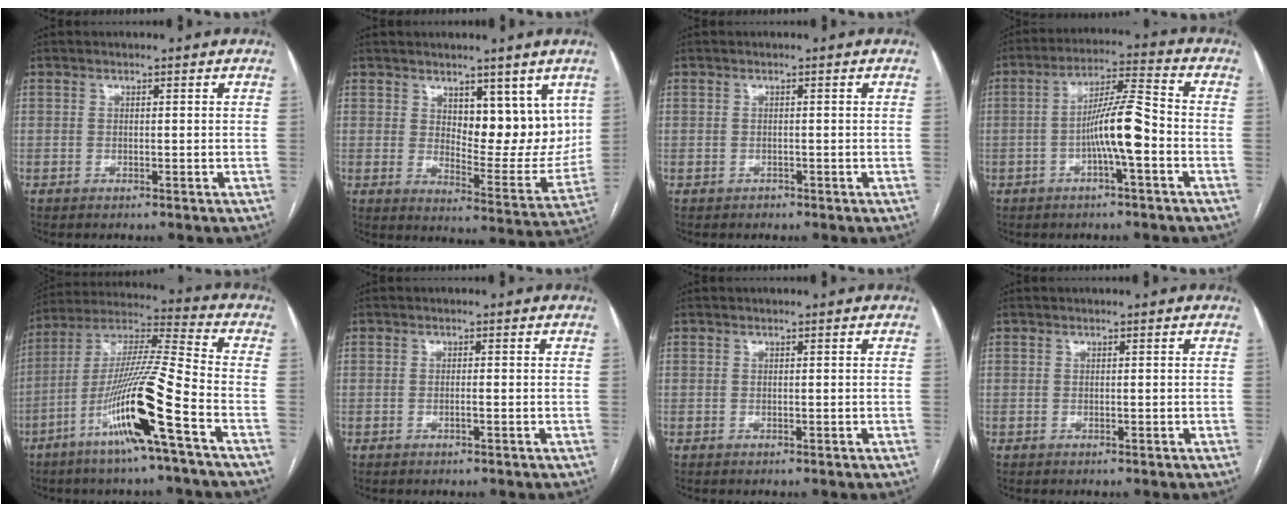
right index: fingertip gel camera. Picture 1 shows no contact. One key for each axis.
{"total": 10.5, "fx": 4.8, "fy": 4.6, "fz": 8.2, "tx": -0.100, "ty": -0.010, "tz": 0.083}
{"total": 0.8, "fx": -0.5, "fy": 0.6, "fz": -0.1, "tx": 0.001, "ty": 0.003, "tz": -0.008}
{"total": 8.8, "fx": -2.5, "fy": 0.4, "fz": 8.4, "tx": -0.155, "ty": 0.017, "tz": -0.046}
{"total": 16.6, "fx": -7.4, "fy": -1.0, "fz": 14.8, "tx": -0.291, "ty": -0.011, "tz": -0.141}
{"total": 0.8, "fx": -0.3, "fy": 0.0, "fz": 0.7, "tx": -0.014, "ty": 0.001, "tz": -0.005}
{"total": 0.0}
{"total": 0.0}